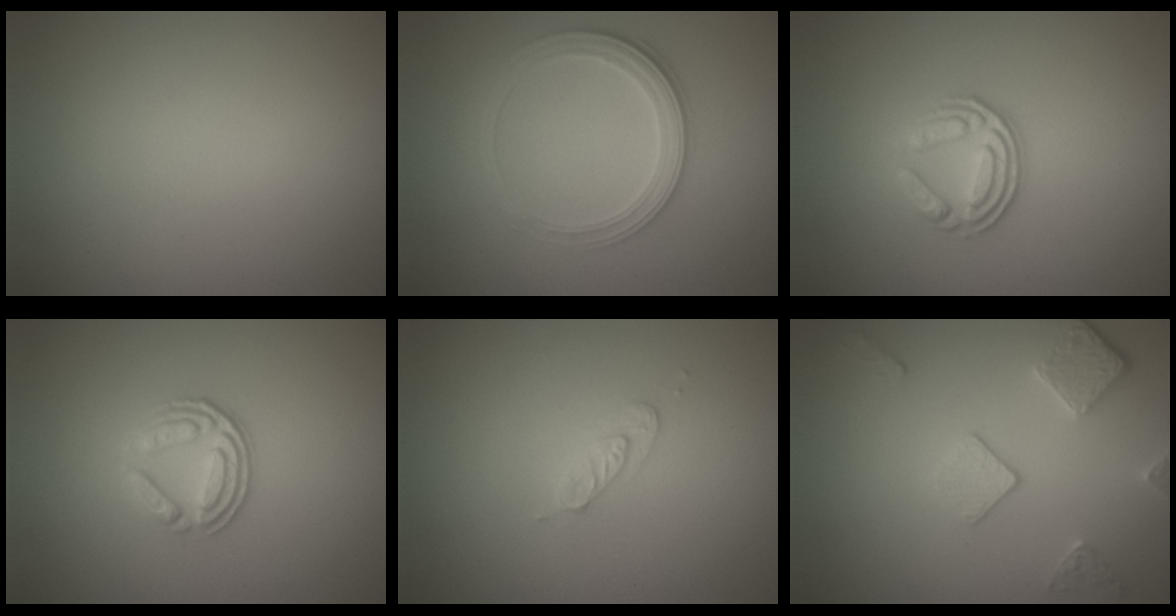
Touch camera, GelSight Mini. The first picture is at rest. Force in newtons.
{"total": 2.8, "press": 2.6, "slide": 0.8}
{"total": 3.5, "press": 2.5, "slide": 2.5}
{"total": 3.5, "press": 2.6, "slide": 2.3}
{"total": 1.4, "press": 1.4, "slide": 0.2}
{"total": 3.5, "press": 2.8, "slide": 2.0}